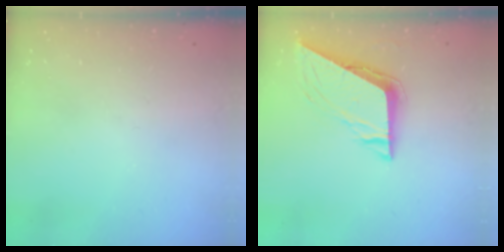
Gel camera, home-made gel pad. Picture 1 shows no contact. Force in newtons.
{"total": 8.1, "press": 8.1, "slide": 0.3}